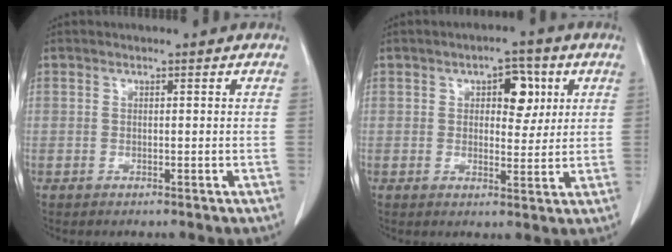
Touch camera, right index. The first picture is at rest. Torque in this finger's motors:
{"motor_torque": [0.17, 0.16, 0.18, 0.02]}